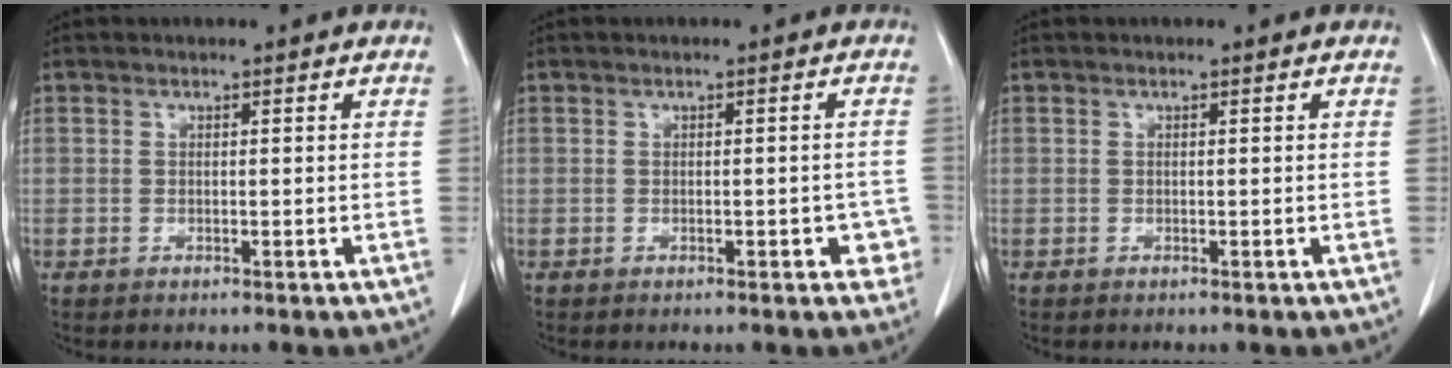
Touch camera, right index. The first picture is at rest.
{"total": 3.2, "force": [-1.2, 1.6, 2.6], "torque": [-0.014, 0.009, -0.010]}
{"total": 0.0}